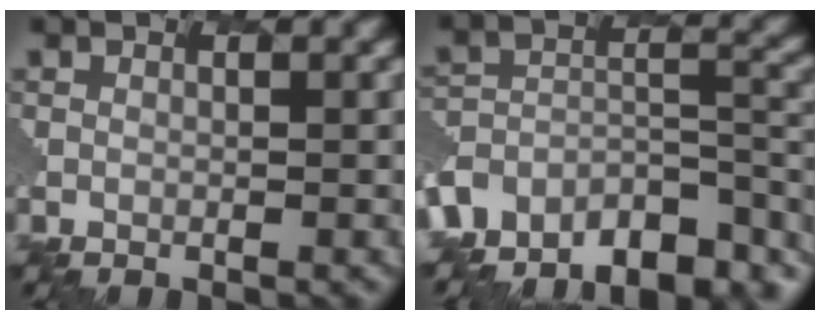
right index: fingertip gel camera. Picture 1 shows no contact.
{"total": 9.4, "force": [-7.6, 4.5, 3.1], "torque": [-0.065, -0.001, -0.126]}